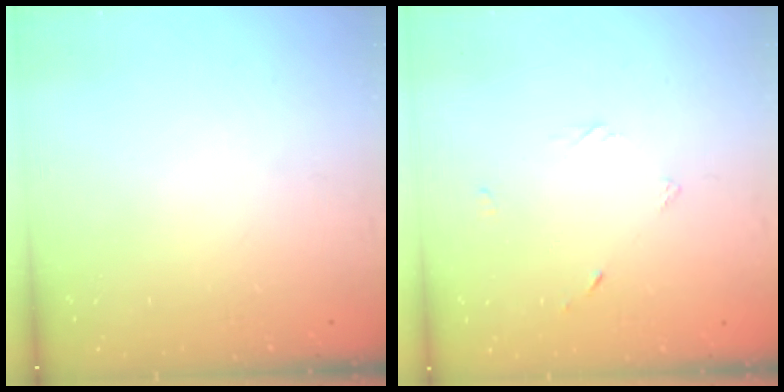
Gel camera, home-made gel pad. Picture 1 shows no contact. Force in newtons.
{"total": 2.0, "press": 2.0, "slide": 0.2}